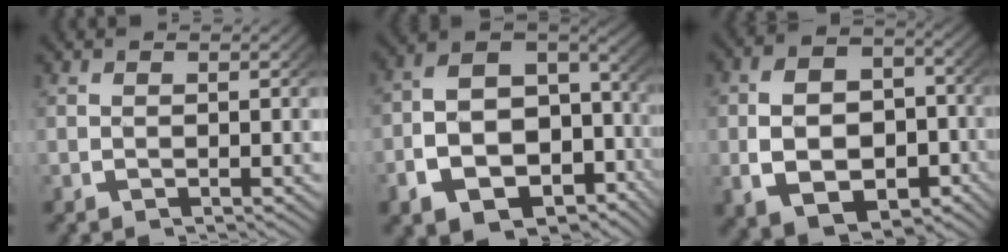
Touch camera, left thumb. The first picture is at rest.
{"total": 14.2, "force": [-3.7, 10.5, 8.9], "torque": [-0.180, -0.040, -0.046]}
{"total": 10.1, "force": [-2.0, 7.3, 6.7], "torque": [-0.117, -0.033, -0.013]}